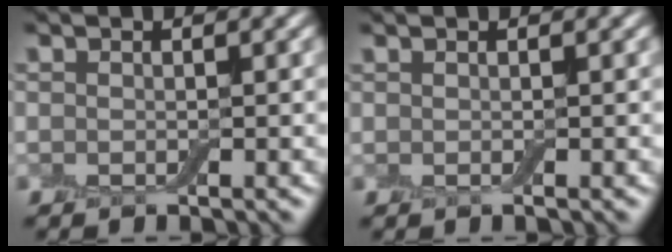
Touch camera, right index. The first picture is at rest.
{"total": 0.0}